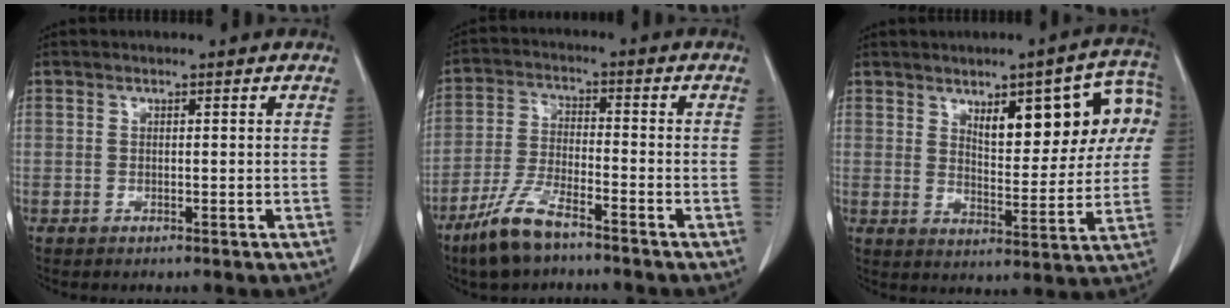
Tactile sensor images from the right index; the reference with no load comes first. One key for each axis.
{"total": 8.4, "fx": -6.2, "fy": 1.9, "fz": 5.4, "tx": -0.121, "ty": -0.015, "tz": -0.120}
{"total": 14.1, "fx": 5.1, "fy": 4.7, "fz": 12.3, "tx": -0.155, "ty": 0.024, "tz": 0.073}